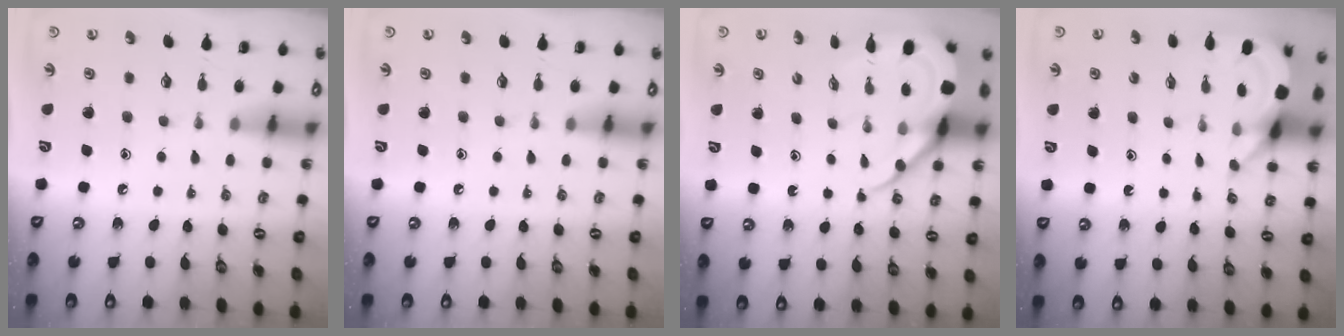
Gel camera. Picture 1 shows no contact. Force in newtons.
{"total": 0.0}
{"total": 9.7, "press": 9.6, "slide": 0.9}
{"total": 3.5, "press": 3.5, "slide": 0.2}